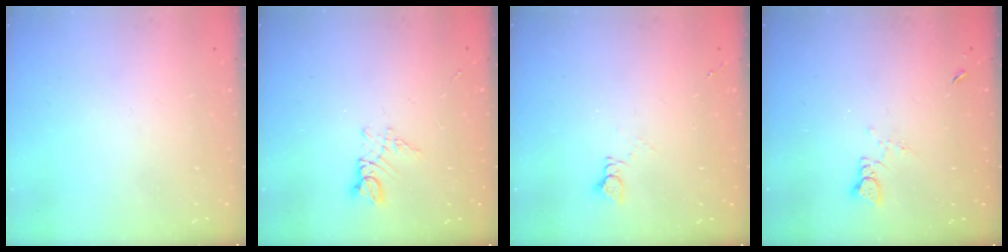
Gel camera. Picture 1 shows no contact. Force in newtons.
{"total": 3.7, "press": 3.7, "slide": 0.5}
{"total": 3.0, "press": 3.0, "slide": 0.4}
{"total": 1.0, "press": 1.0, "slide": 0.1}